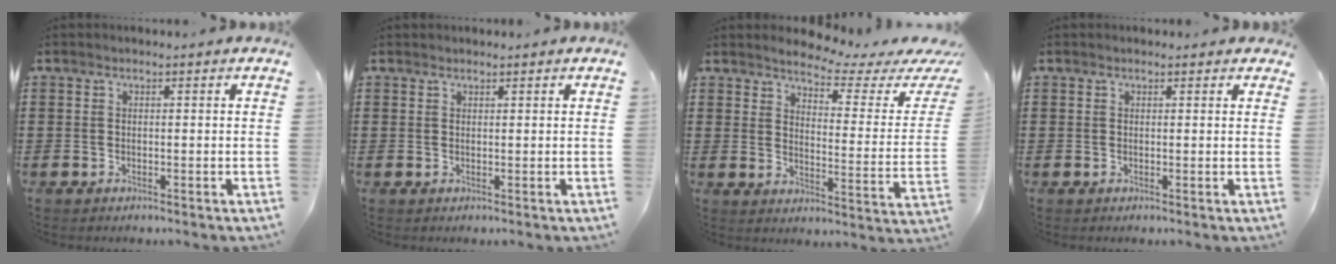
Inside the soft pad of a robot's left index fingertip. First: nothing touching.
{"total": 0.6, "force": [0.5, 0.2, -0.1], "torque": [-0.001, 0.001, 0.011]}
{"total": 3.8, "force": [3.5, 0.2, 1.6], "torque": [-0.045, -0.029, 0.051]}
{"total": 0.6, "force": [0.4, 0.4, 0.1], "torque": [-0.004, 0.004, 0.007]}